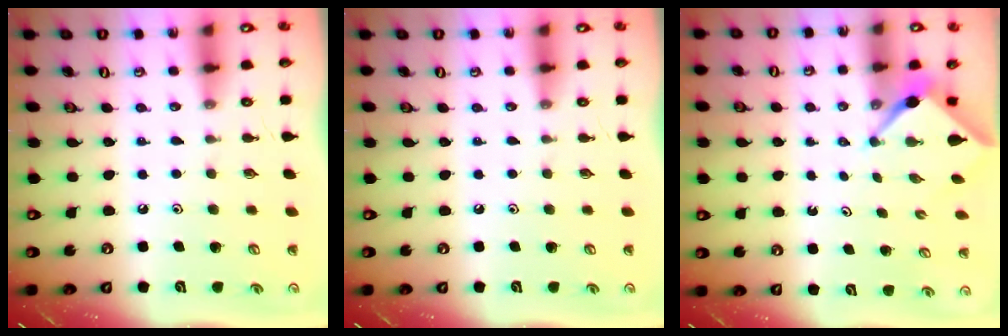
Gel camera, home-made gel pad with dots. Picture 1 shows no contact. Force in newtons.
{"total": 0.0}
{"total": 2.4, "press": 2.4, "slide": 0.3}